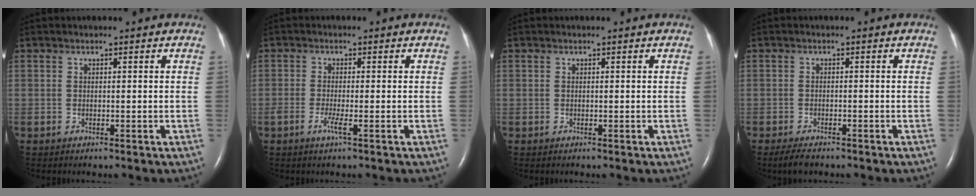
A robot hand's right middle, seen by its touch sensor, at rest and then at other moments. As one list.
[{"total": 2.0, "force": [-1.0, 0.0, 1.8], "torque": [-0.038, -0.004, -0.023]}, {"total": 0.0}, {"total": 2.9, "force": [-2.2, 0.9, 1.6], "torque": [-0.038, -0.007, -0.035]}]